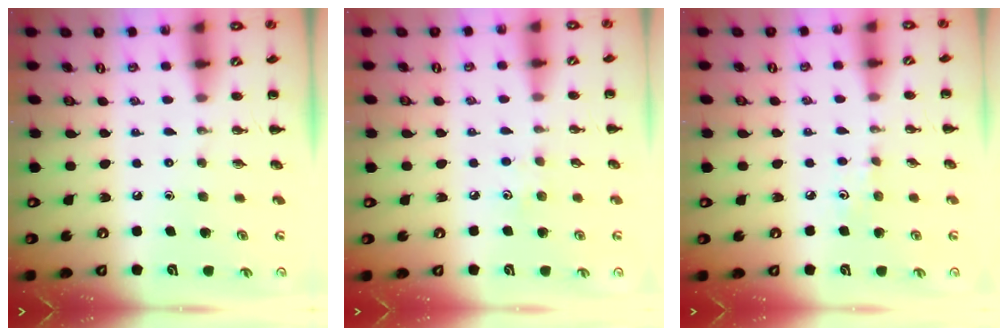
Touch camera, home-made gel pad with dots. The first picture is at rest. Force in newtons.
{"total": 2.8, "press": 2.7, "slide": 0.7}
{"total": 4.2, "press": 3.9, "slide": 1.4}